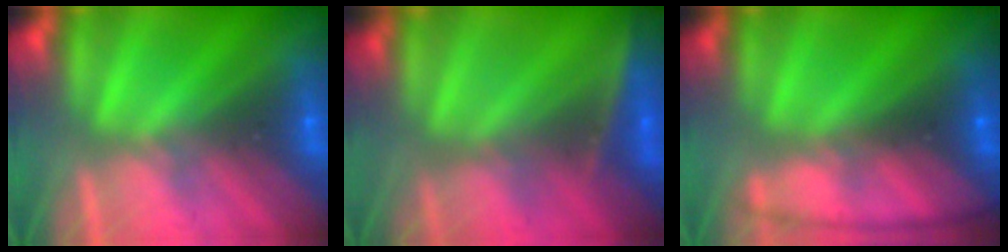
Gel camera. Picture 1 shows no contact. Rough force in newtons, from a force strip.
{"total": 2.8}
{"total": 10.9}